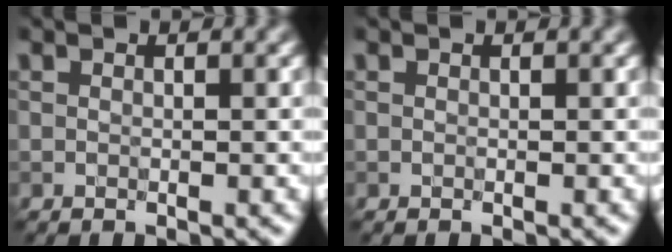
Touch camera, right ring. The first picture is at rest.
{"total": 0.0}